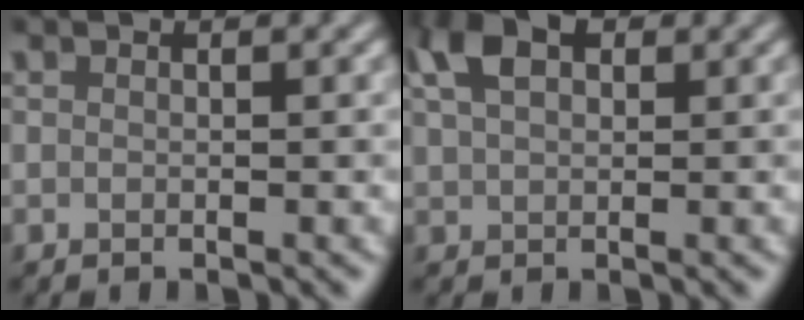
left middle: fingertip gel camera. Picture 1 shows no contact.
{"total": 4.8, "force": [2.2, 3.0, 3.2], "torque": [-0.068, 0.016, 0.034]}